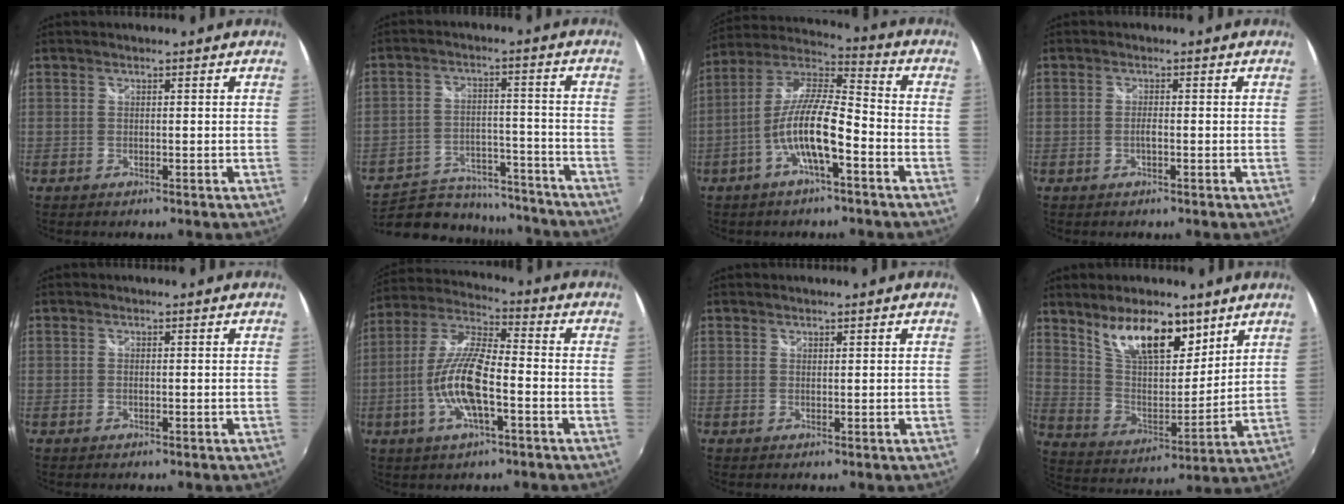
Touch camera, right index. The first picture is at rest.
{"total": 18.6, "force": [-15.6, 8.2, 5.7], "torque": [-0.133, 0.022, -0.206]}
{"total": 12.3, "force": [-4.8, 2.6, 11.0], "torque": [-0.221, 0.005, -0.092]}
{"total": 1.1, "force": [-0.4, 0.2, 1.0], "torque": [-0.021, 0.000, -0.008]}
{"total": 0.0}
{"total": 13.0, "force": [-3.9, 3.7, 11.8], "torque": [-0.245, -0.001, -0.075]}
{"total": 0.5, "force": [0.5, 0.1, 0.0], "torque": [0.000, 0.001, 0.010]}
{"total": 15.7, "force": [10.1, 6.6, 10.1], "torque": [-0.176, 0.004, 0.186]}